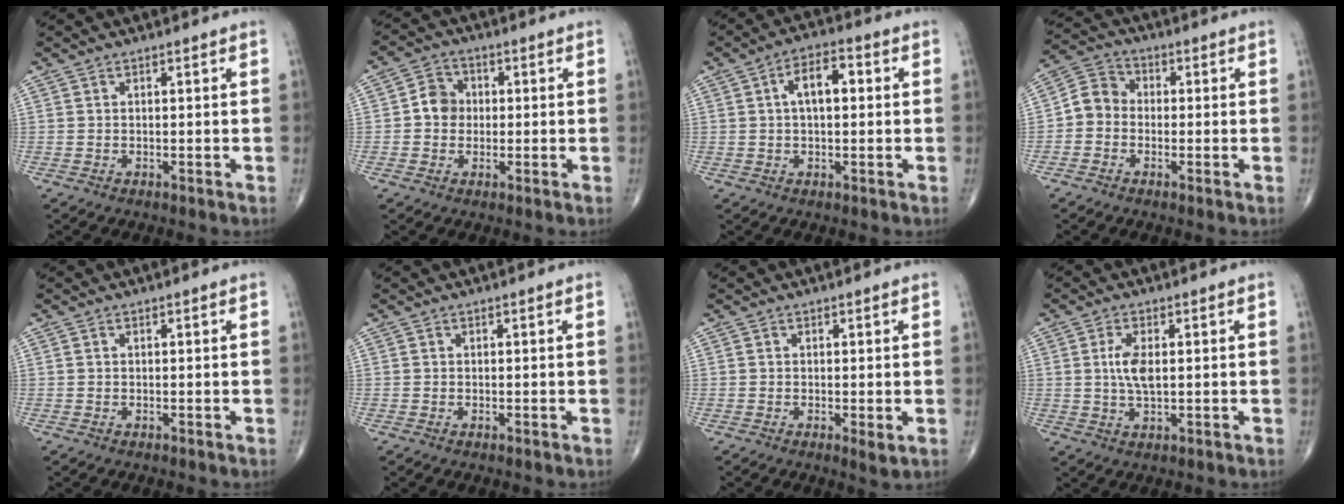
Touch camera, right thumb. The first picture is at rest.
{"total": 5.2, "force": [0.0, 4.6, 2.4], "torque": [-0.022, 0.012, -0.010]}
{"total": 7.1, "force": [1.2, 3.5, 6.0], "torque": [-0.095, 0.018, 0.014]}
{"total": 5.8, "force": [-1.1, 5.1, 2.6], "torque": [-0.029, 0.023, -0.039]}
{"total": 0.0}
{"total": 0.0}
{"total": 2.0, "force": [-0.3, 0.6, 1.9], "torque": [-0.032, -0.009, -0.006]}
{"total": 5.2, "force": [0.7, 2.2, 4.6], "torque": [-0.095, -0.004, 0.014]}